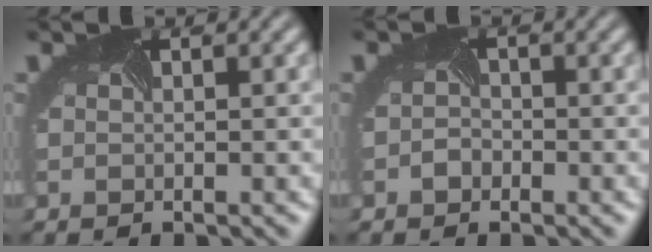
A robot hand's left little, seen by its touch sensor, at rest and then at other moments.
{"total": 0.8, "force": [-0.6, 0.5, -0.4], "torque": [-0.006, 0.003, -0.015]}